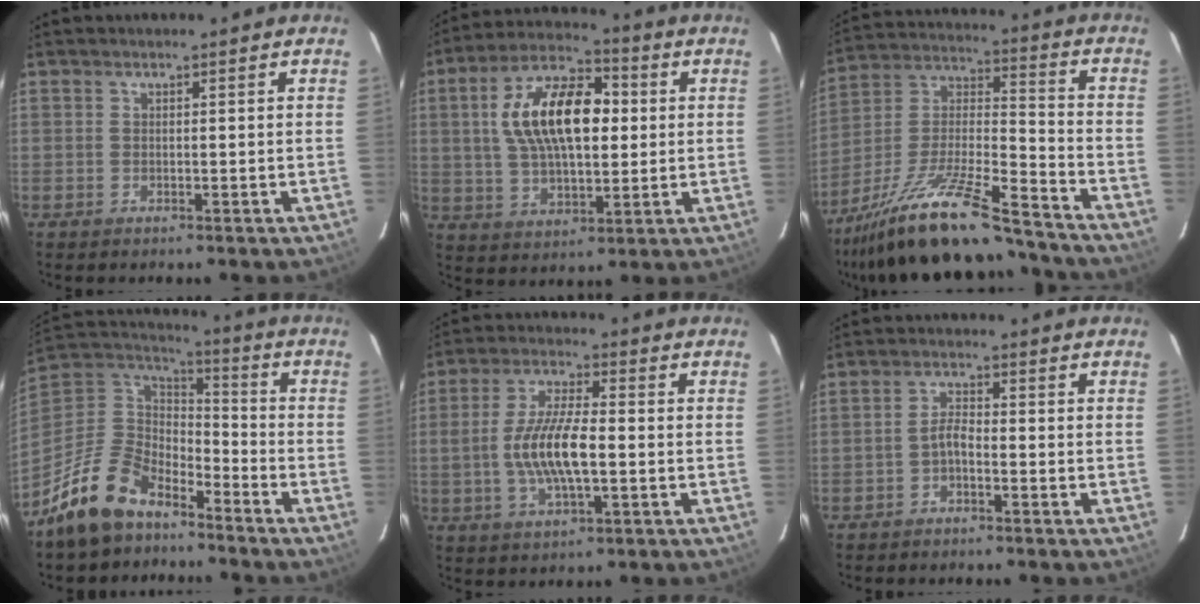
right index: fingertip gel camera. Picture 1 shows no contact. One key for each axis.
{"total": 16.9, "fx": 2.7, "fy": 8.4, "fz": 14.4, "tx": -0.265, "ty": 0.027, "tz": 0.045}
{"total": 25.0, "fx": -20.0, "fy": 4.1, "fz": 14.4, "tx": -0.267, "ty": -0.023, "tz": -0.326}
{"total": 15.8, "fx": -11.3, "fy": 8.2, "fz": 7.3, "tx": -0.186, "ty": 0.007, "tz": -0.199}
{"total": 11.3, "fx": -1.5, "fy": 3.7, "fz": 10.5, "tx": -0.211, "ty": 0.002, "tz": -0.026}
{"total": 2.3, "fx": -1.6, "fy": 0.6, "fz": 1.6, "tx": -0.038, "ty": 0.009, "tz": -0.031}